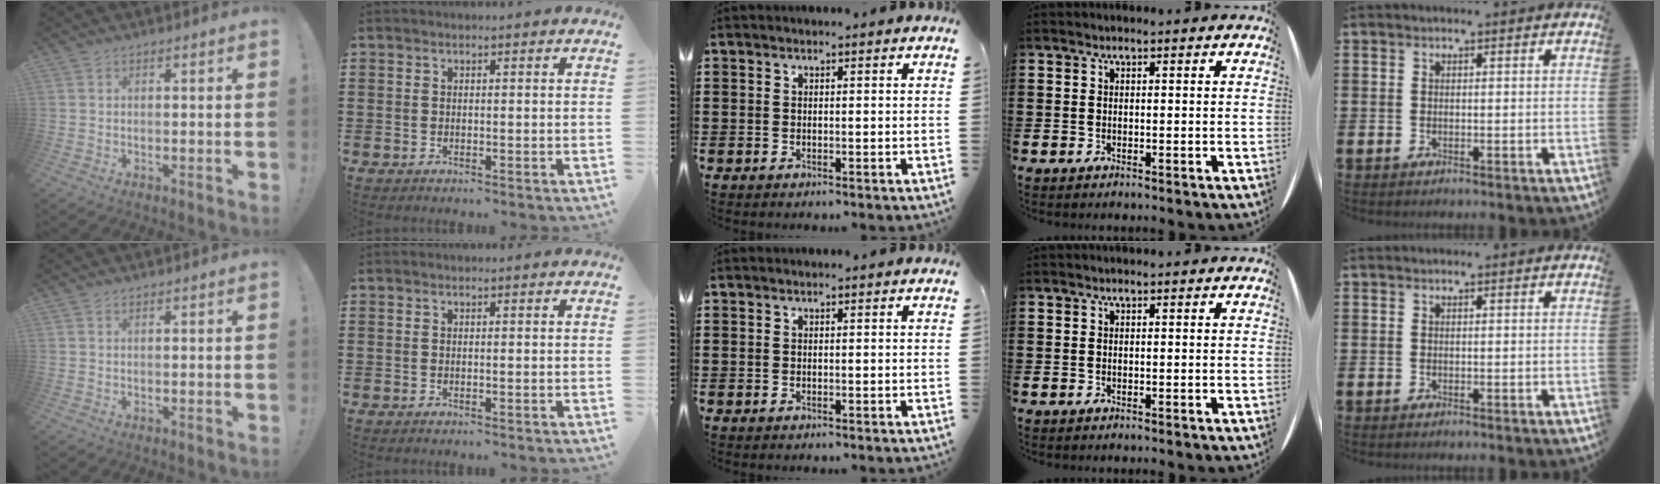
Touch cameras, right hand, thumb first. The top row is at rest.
{}